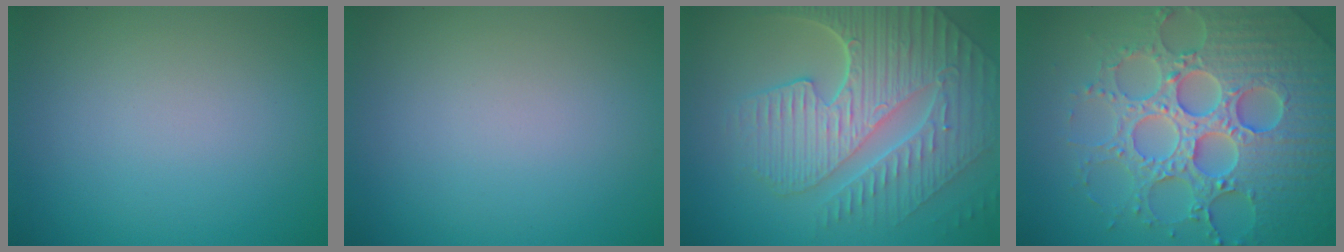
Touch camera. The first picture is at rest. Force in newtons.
{"total": 0.0}
{"total": 9.1, "press": 6.1, "slide": 6.7}
{"total": 8.0, "press": 7.8, "slide": 1.7}